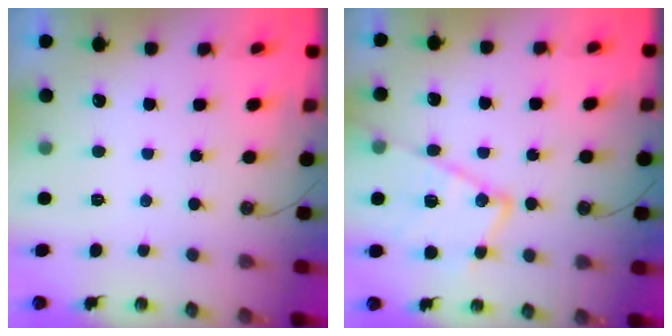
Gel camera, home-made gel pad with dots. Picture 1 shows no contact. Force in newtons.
{"total": 17.2, "press": 17.2, "slide": 1.3}